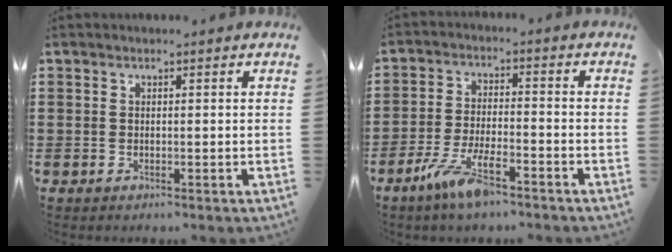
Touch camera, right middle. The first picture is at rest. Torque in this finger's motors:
{"motor_torque": [2.14, 0.00, 0.77, 0.21]}